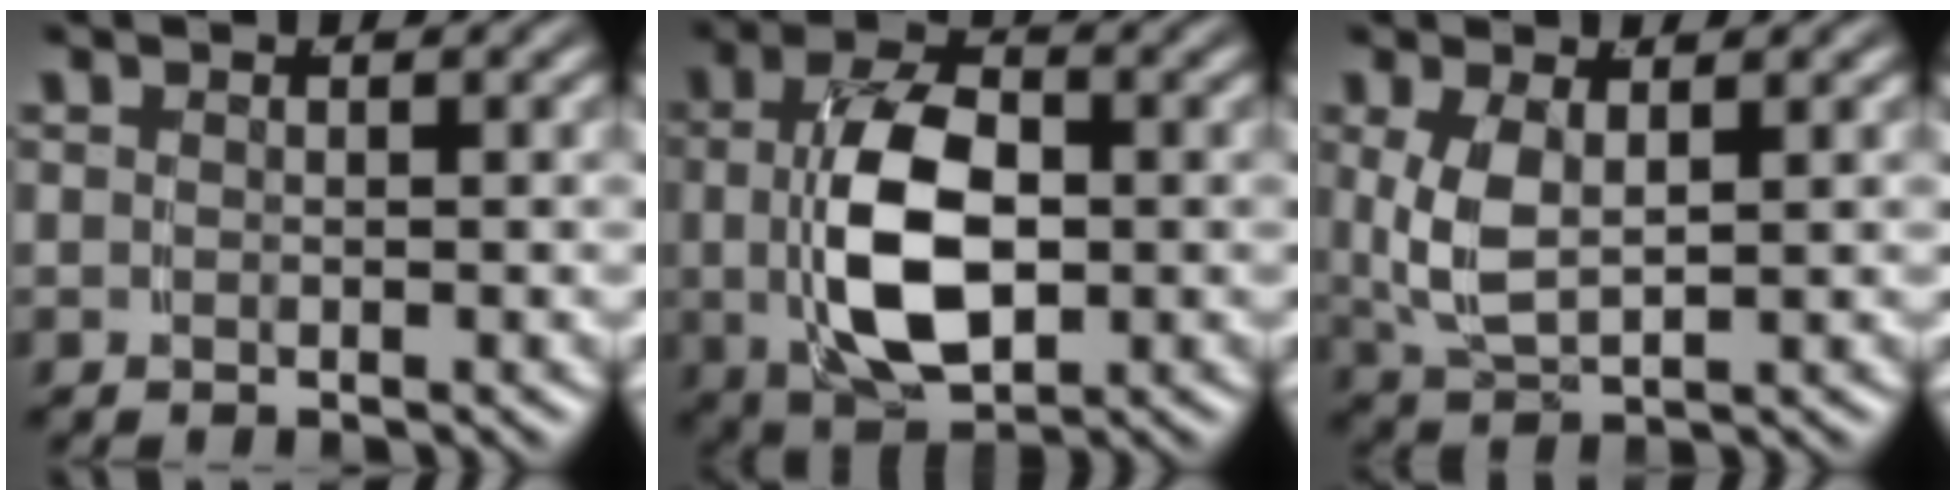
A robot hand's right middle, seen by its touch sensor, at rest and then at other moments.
{"total": 8.7, "force": [-0.2, 4.7, 7.3], "torque": [-0.145, -0.008, 0.004]}
{"total": 4.2, "force": [0.6, 2.4, 3.4], "torque": [-0.092, -0.009, 0.026]}